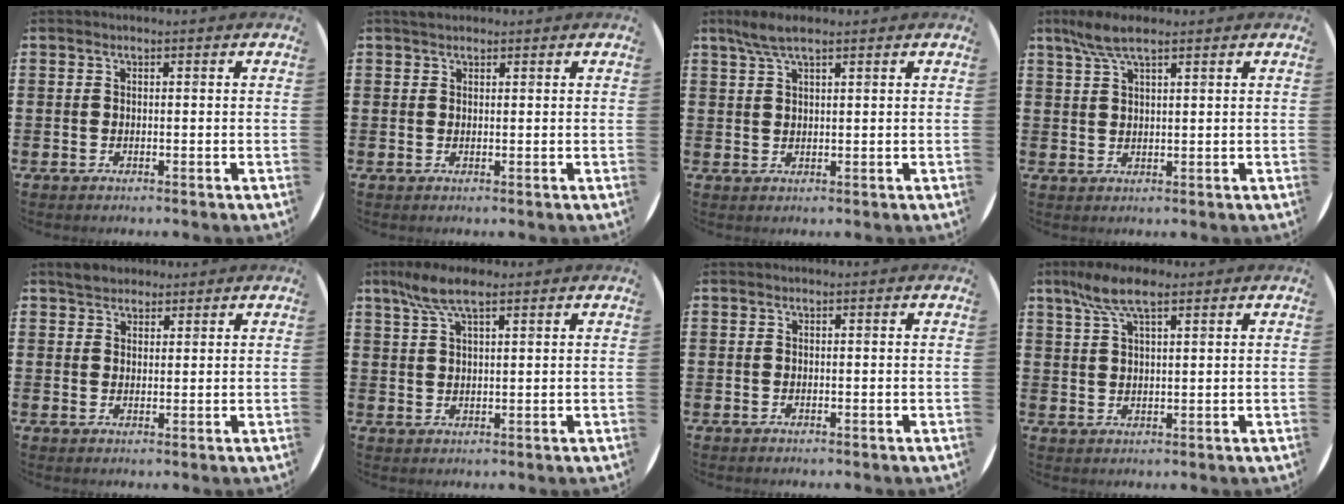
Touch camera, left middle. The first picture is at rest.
{"total": 1.0, "force": [0.9, 0.4, 0.2], "torque": [0.003, 0.000, 0.015]}
{"total": 3.6, "force": [2.5, 0.7, 2.4], "torque": [-0.052, 0.006, 0.045]}
{"total": 4.7, "force": [3.4, 1.1, 3.1], "torque": [-0.067, 0.002, 0.061]}
{"total": 2.5, "force": [2.3, 1.0, 0.0], "torque": [0.002, 0.002, 0.045]}
{"total": 6.0, "force": [4.1, 1.7, 4.1], "torque": [-0.090, 0.004, 0.074]}
{"total": 0.0}
{"total": 6.7, "force": [4.3, 2.1, 4.7], "torque": [-0.102, 0.005, 0.078]}